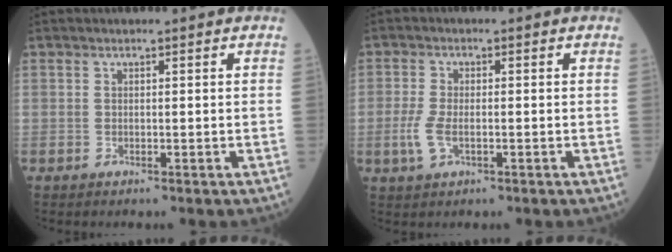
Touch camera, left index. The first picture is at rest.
{"total": 3.9, "force": [-1.1, 1.7, 3.4], "torque": [-0.089, -0.005, -0.023]}